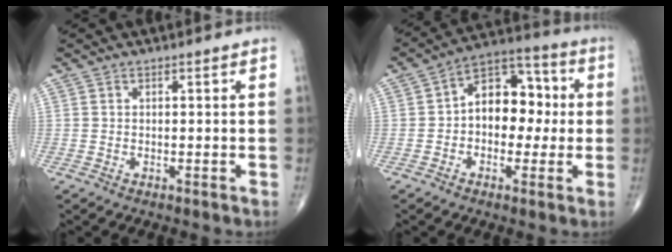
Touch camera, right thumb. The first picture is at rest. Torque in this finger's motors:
{"motor_torque": [-0.26, 0.64, 0.42, 0.01, 0.21]}